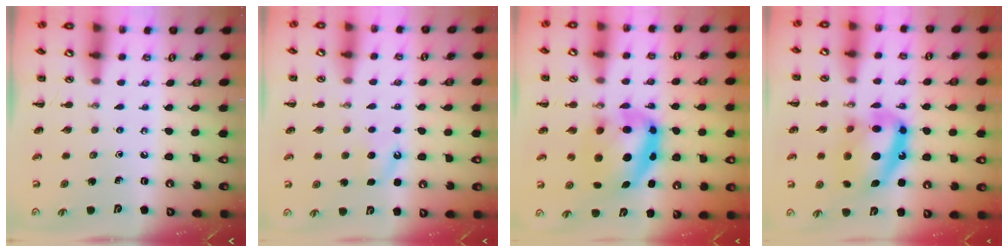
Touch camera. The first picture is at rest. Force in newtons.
{"total": 4.1, "press": 3.9, "slide": 1.1}
{"total": 9.6, "press": 9.3, "slide": 2.3}
{"total": 15.9, "press": 15.4, "slide": 3.7}